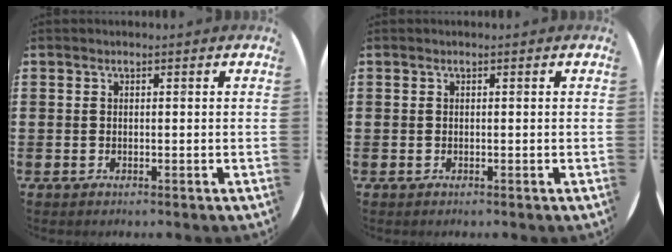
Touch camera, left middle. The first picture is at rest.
{"total": 0.0}